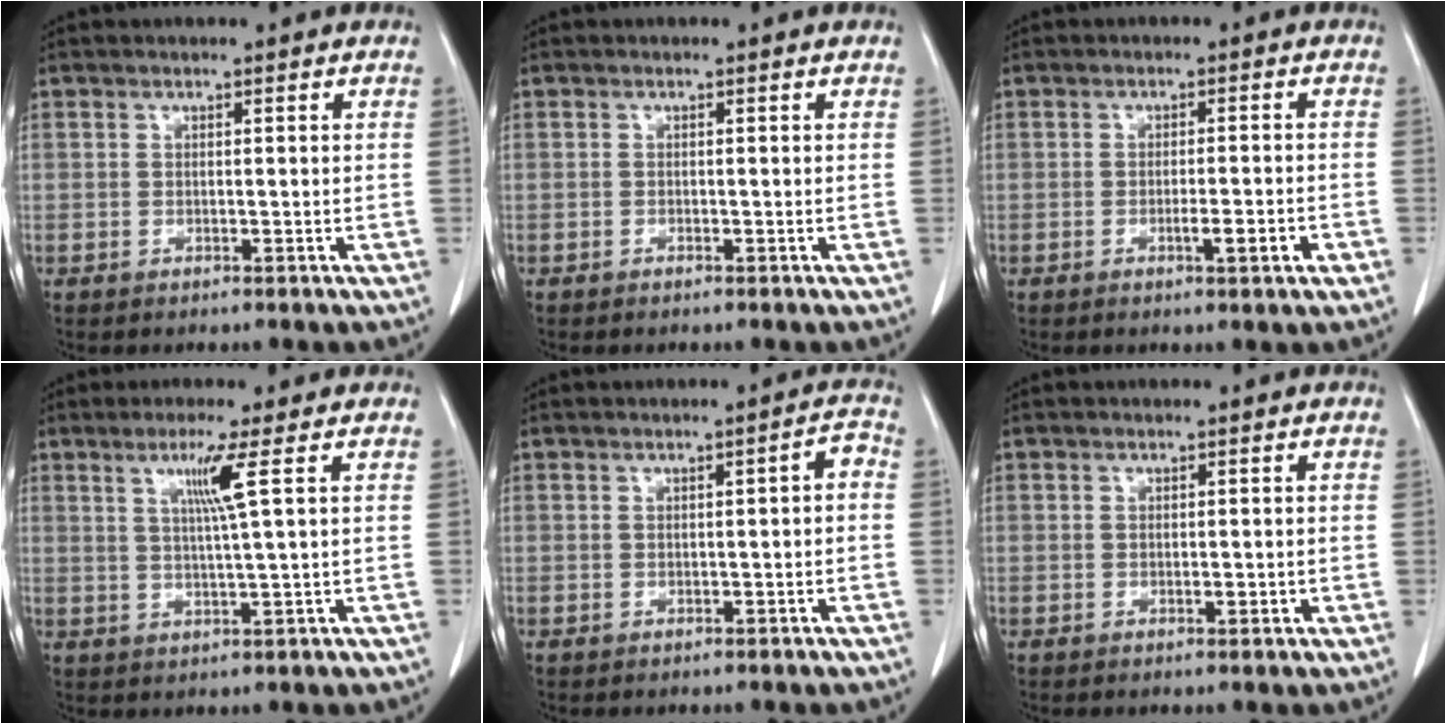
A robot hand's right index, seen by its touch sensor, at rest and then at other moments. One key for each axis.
{"total": 0.0}
{"total": 3.4, "fx": -1.4, "fy": 0.1, "fz": 3.1, "tx": -0.047, "ty": -0.003, "tz": -0.020}
{"total": 4.8, "fx": 1.8, "fy": -1.4, "fz": 4.3, "tx": -0.084, "ty": -0.006, "tz": 0.036}
{"total": 2.0, "fx": -0.3, "fy": 0.4, "fz": 1.9, "tx": -0.020, "ty": 0.007, "tz": -0.006}
{"total": 0.9, "fx": -0.2, "fy": 0.4, "fz": 0.8, "tx": -0.013, "ty": 0.001, "tz": -0.002}